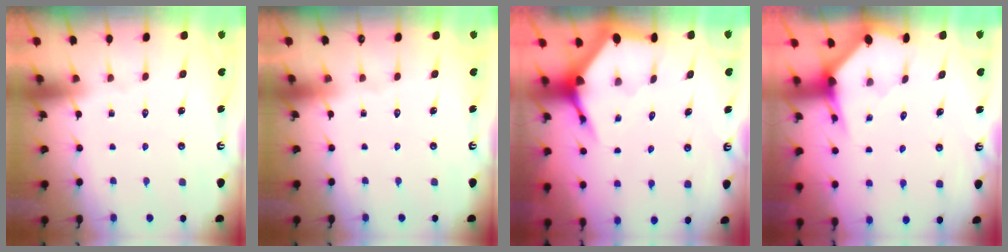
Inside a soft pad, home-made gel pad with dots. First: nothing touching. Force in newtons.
{"total": 0.0}
{"total": 4.7, "press": 4.6, "slide": 0.5}
{"total": 3.2, "press": 3.2, "slide": 0.1}